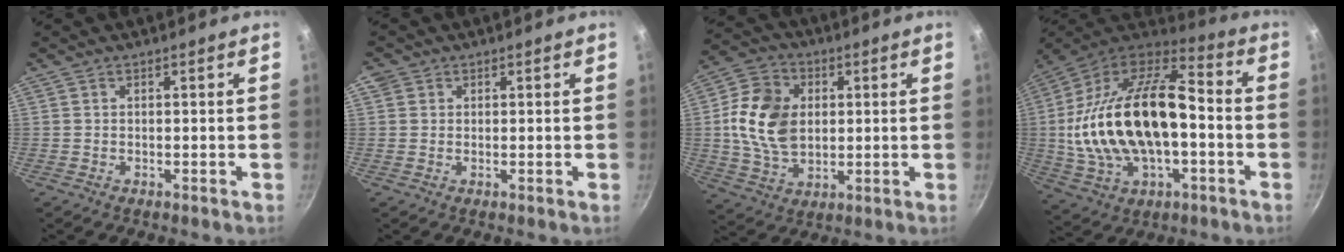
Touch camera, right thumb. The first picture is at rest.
{"total": 1.6, "force": [0.6, 1.5, 0.4], "torque": [0.002, 0.003, 0.006]}
{"total": 14.6, "force": [1.6, 10.6, 9.9], "torque": [-0.166, 0.000, 0.028]}
{"total": 27.8, "force": [-2.1, 15.2, 23.2], "torque": [-0.445, 0.039, -0.036]}